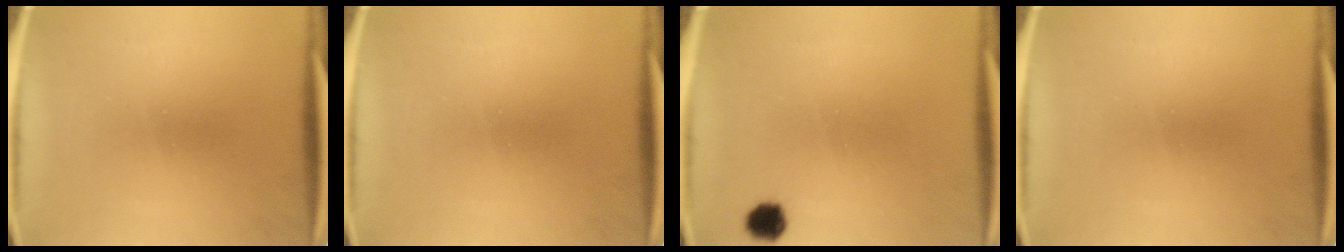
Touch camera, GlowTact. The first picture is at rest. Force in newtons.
{"total": 0.0}
{"total": 3.3}
{"total": 0.0}